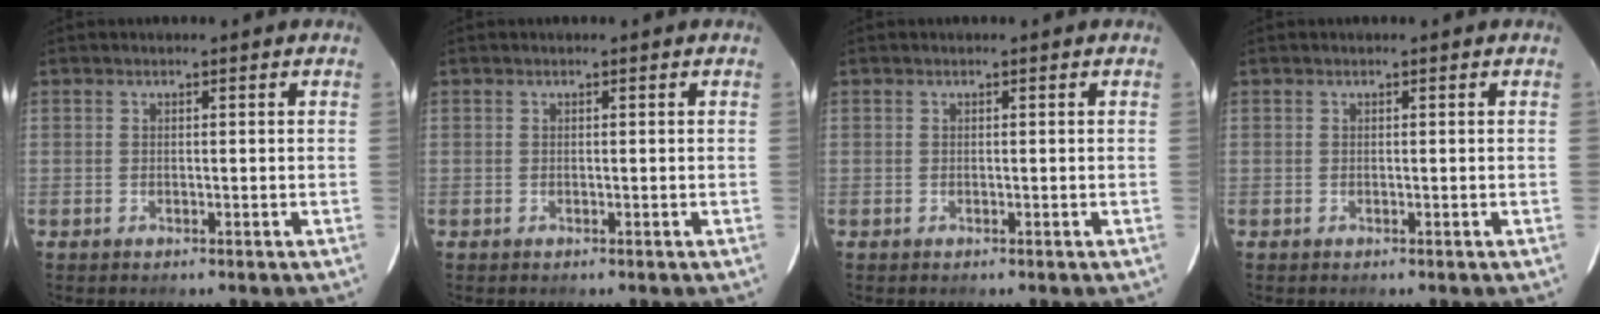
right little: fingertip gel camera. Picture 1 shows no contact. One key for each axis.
{"total": 0.0}
{"total": 0.0}
{"total": 0.0}